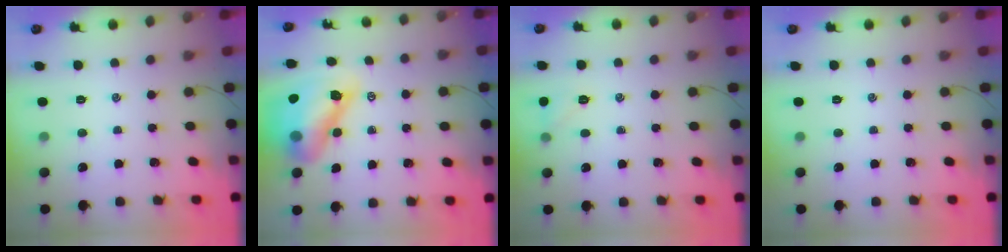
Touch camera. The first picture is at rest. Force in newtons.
{"total": 15.3, "press": 14.6, "slide": 4.3}
{"total": 5.6, "press": 5.4, "slide": 1.5}
{"total": 0.0}